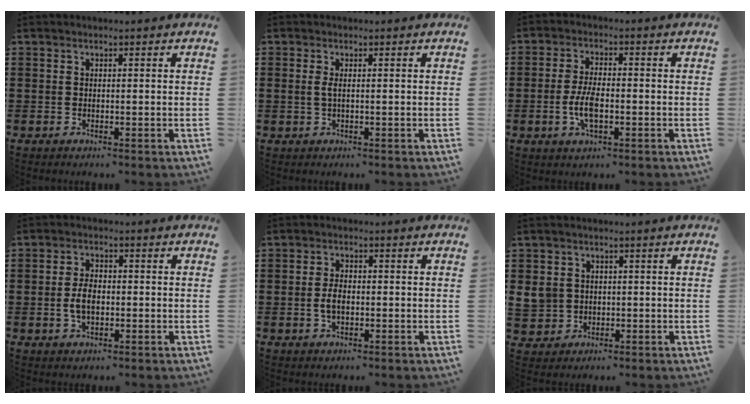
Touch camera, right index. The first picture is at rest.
{"total": 1.3, "force": [-0.1, 0.4, 1.2], "torque": [-0.033, -0.002, -0.005]}
{"total": 5.3, "force": [-1.2, 2.2, 4.7], "torque": [-0.102, 0.001, -0.027]}
{"total": 3.7, "force": [-0.5, 2.1, 3.0], "torque": [-0.071, -0.001, -0.014]}
{"total": 2.9, "force": [-0.5, 1.6, 2.4], "torque": [-0.054, 0.000, -0.010]}
{"total": 3.9, "force": [0.1, 3.7, 1.1], "torque": [-0.051, 0.006, -0.002]}